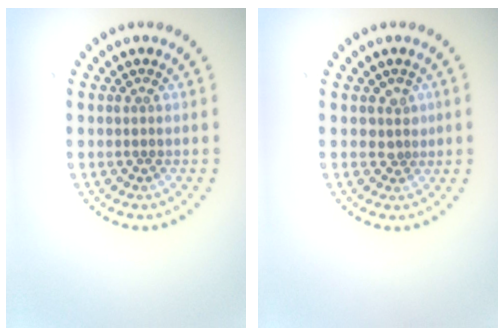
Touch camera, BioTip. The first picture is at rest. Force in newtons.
{"total": 1.3, "press": 1.0, "slide": 0.9}